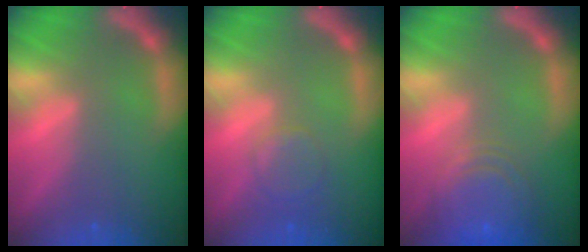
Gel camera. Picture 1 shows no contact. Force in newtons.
{"total": 2.9}
{"total": 8.0}